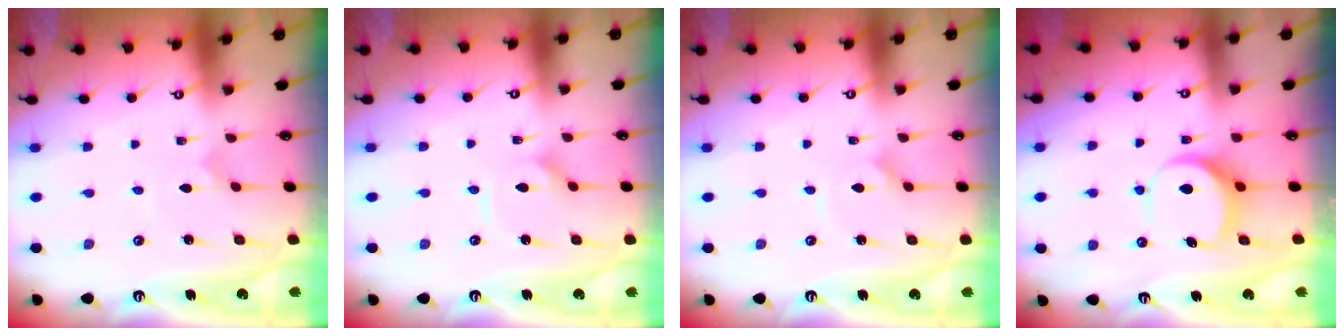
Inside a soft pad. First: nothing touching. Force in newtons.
{"total": 2.3, "press": 2.3, "slide": 0.1}
{"total": 1.1, "press": 1.1, "slide": 0.1}
{"total": 5.9, "press": 5.8, "slide": 0.7}